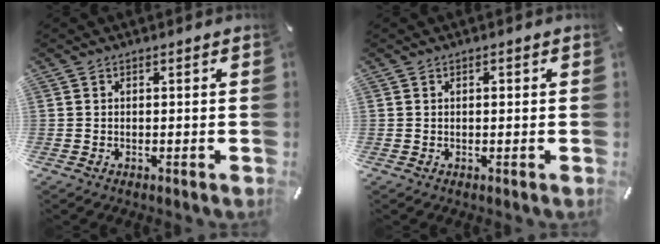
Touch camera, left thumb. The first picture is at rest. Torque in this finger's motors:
{"motor_torque": [0.13, 0.00, -0.01, -0.04, 0.03]}